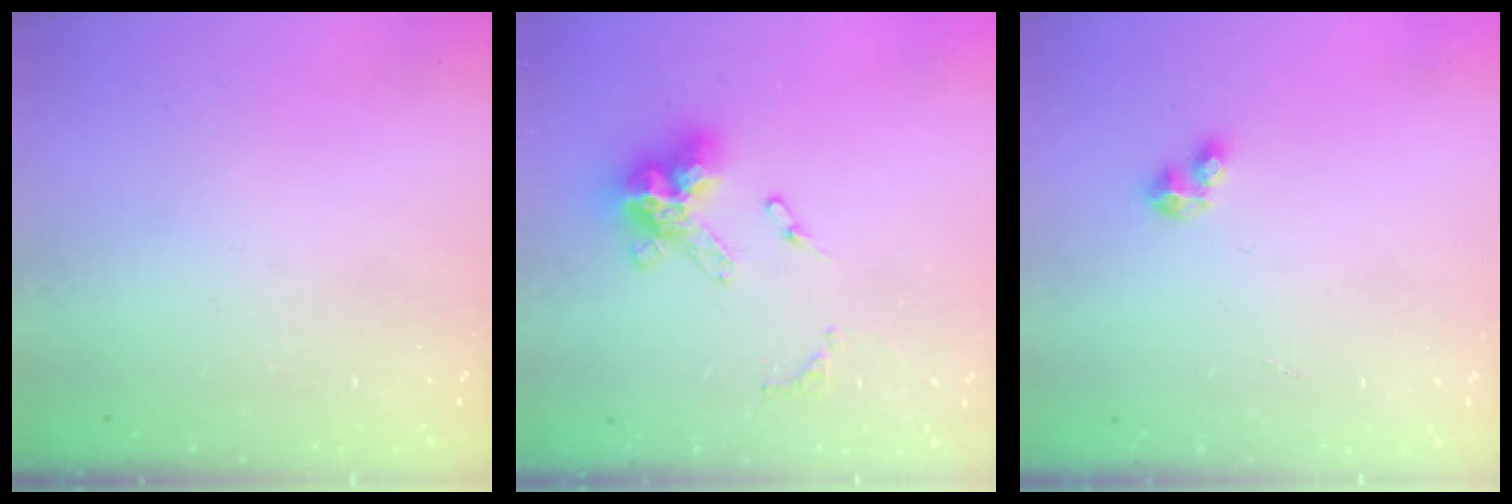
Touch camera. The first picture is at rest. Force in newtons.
{"total": 12.1, "press": 12.0, "slide": 1.1}
{"total": 3.6, "press": 3.6, "slide": 0.5}